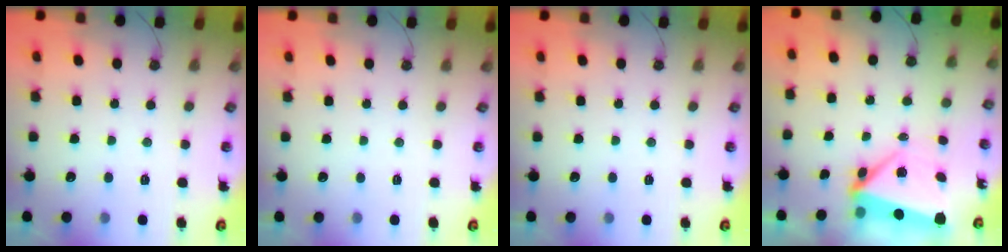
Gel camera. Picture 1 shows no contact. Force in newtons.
{"total": 1.5, "press": 0.5, "slide": 1.4}
{"total": 0.0}
{"total": 5.4, "press": 5.4, "slide": 0.5}